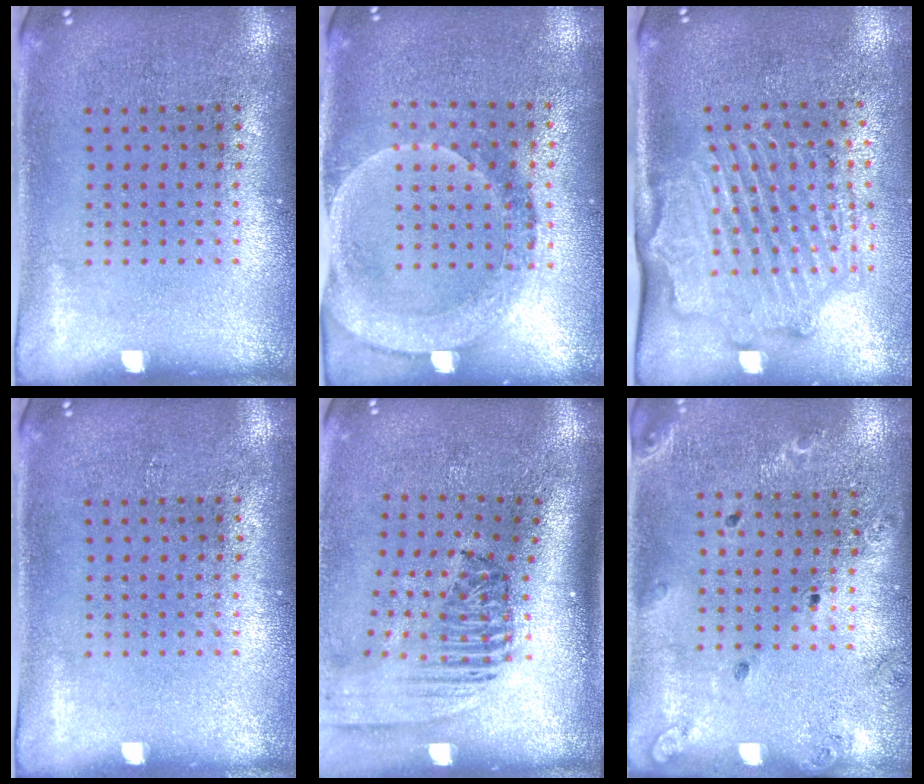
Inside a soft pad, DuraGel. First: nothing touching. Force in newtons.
{"total": 1.9, "press": 1.6, "slide": 0.9}
{"total": 2.2, "press": 2.2, "slide": 0.2}
{"total": 0.0}
{"total": 2.4, "press": 1.6, "slide": 1.7}
{"total": 1.4, "press": 1.4, "slide": 0.2}